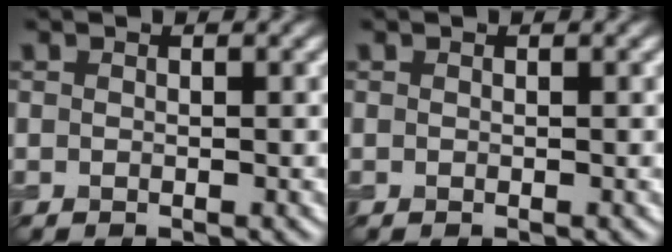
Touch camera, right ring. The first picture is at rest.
{"total": 0.0}